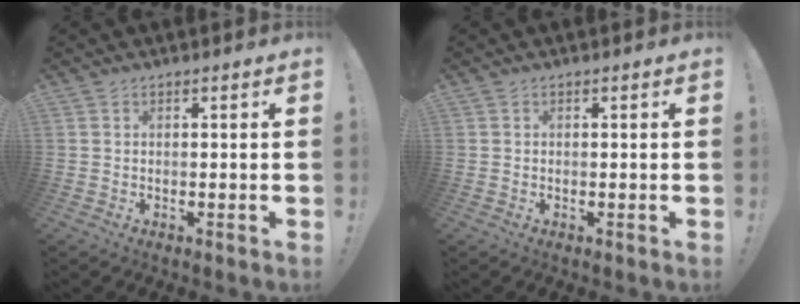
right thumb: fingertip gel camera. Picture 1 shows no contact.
{"total": 0.0}